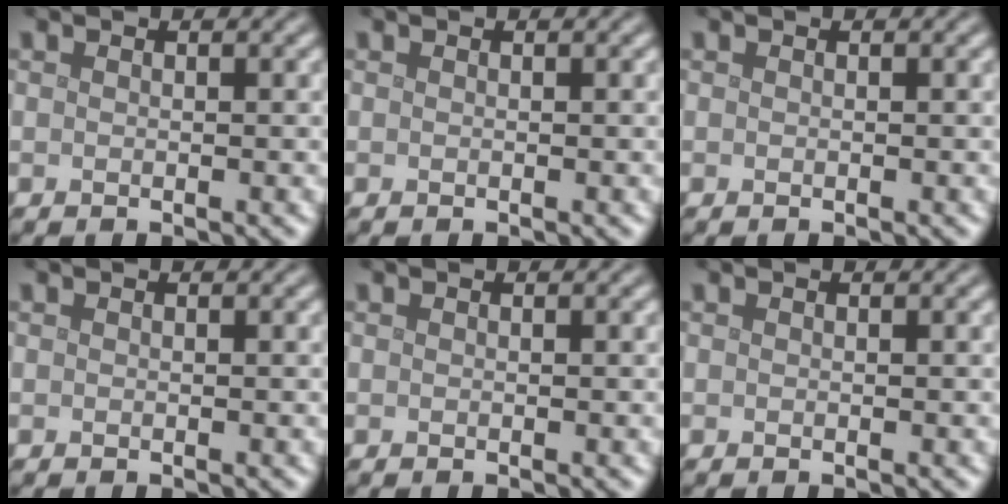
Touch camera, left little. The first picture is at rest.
{"total": 0.0}
{"total": 0.0}
{"total": 0.0}
{"total": 0.0}
{"total": 0.0}